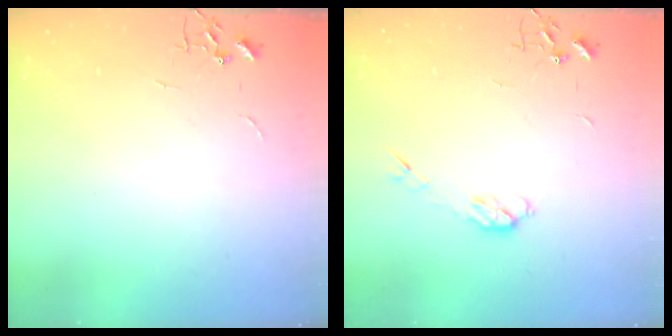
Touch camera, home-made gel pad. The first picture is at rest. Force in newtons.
{"total": 5.1, "press": 5.1, "slide": 0.5}